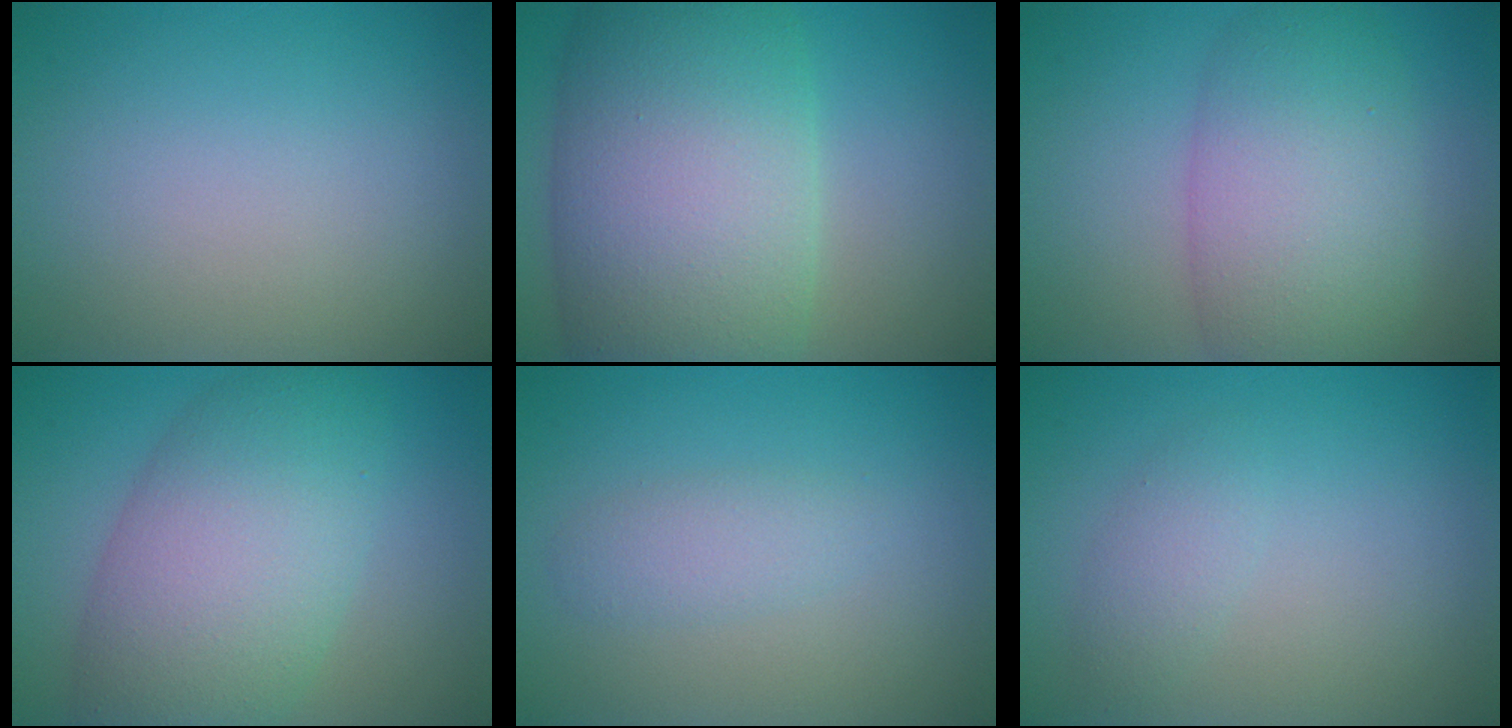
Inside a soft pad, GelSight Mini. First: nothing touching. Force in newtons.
{"total": 13.7, "press": 13.7, "slide": 0.4}
{"total": 7.5, "press": 7.4, "slide": 0.2}
{"total": 9.4, "press": 9.4, "slide": 0.4}
{"total": 1.8, "press": 1.8, "slide": 0.0}
{"total": 1.6, "press": 1.6, "slide": 0.1}